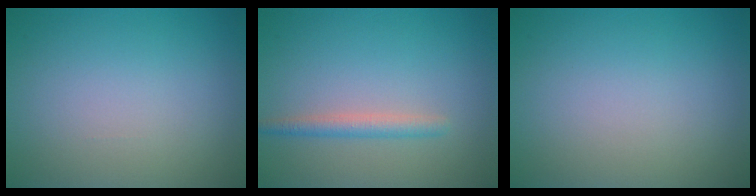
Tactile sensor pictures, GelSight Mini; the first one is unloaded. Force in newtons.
{"total": 1.8, "press": 1.8, "slide": 0.1}
{"total": 0.0}